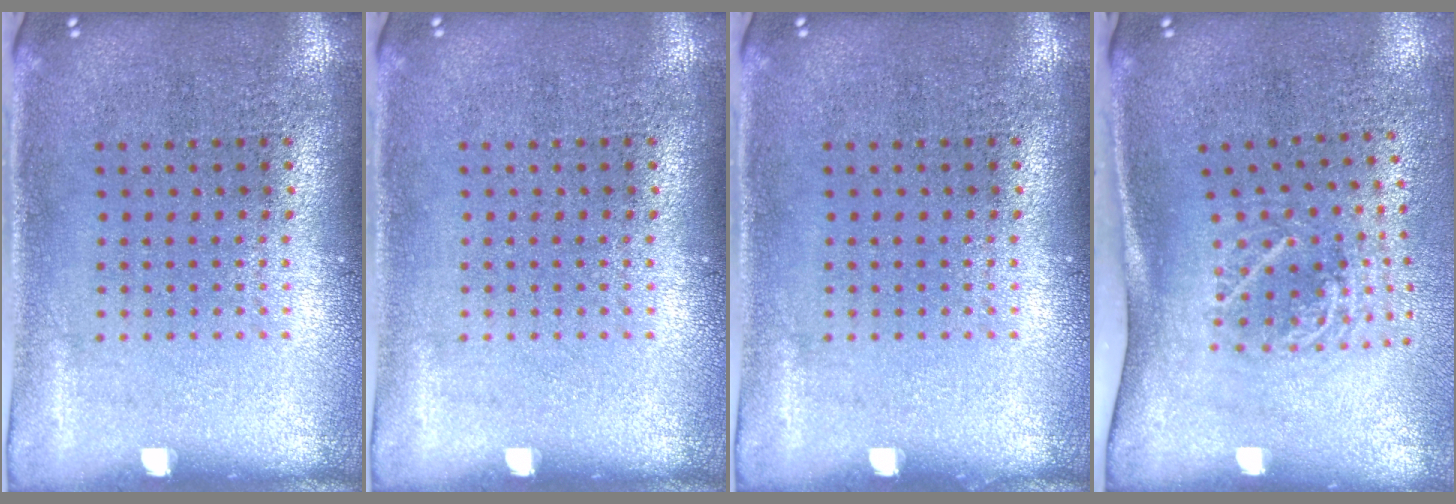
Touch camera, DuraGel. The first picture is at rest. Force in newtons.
{"total": 0.0}
{"total": 0.0}
{"total": 2.0, "press": 1.4, "slide": 1.4}